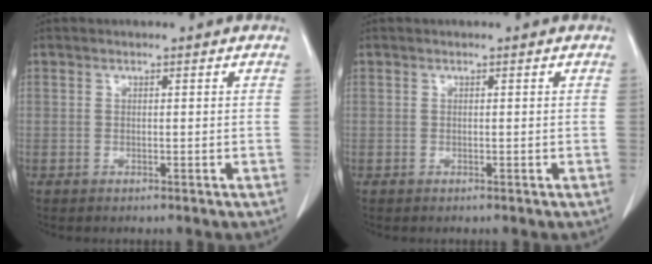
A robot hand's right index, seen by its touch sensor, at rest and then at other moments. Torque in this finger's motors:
{"motor_torque": [0.01, -0.01, -0.02, 0.01]}